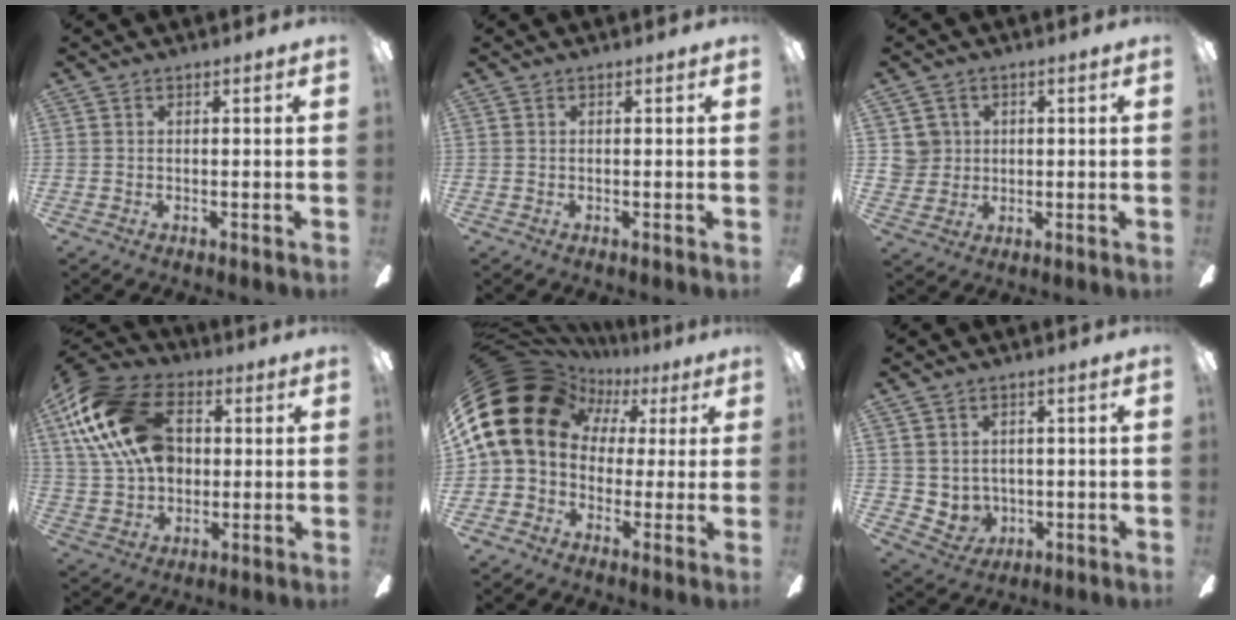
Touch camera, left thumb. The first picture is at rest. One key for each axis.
{"total": 0.0}
{"total": 5.1, "fx": 1.2, "fy": 4.9, "fz": 0.5, "tx": -0.011, "ty": 0.008, "tz": 0.023}
{"total": 21.7, "fx": 5.6, "fy": 14.6, "fz": 15.0, "tx": -0.308, "ty": 0.014, "tz": 0.101}
{"total": 16.7, "fx": 3.8, "fy": 13.4, "fz": 9.2, "tx": -0.225, "ty": -0.017, "tz": 0.067}
{"total": 4.0, "fx": 1.3, "fy": 3.8, "fz": 0.5, "tx": -0.023, "ty": -0.012, "tz": 0.026}